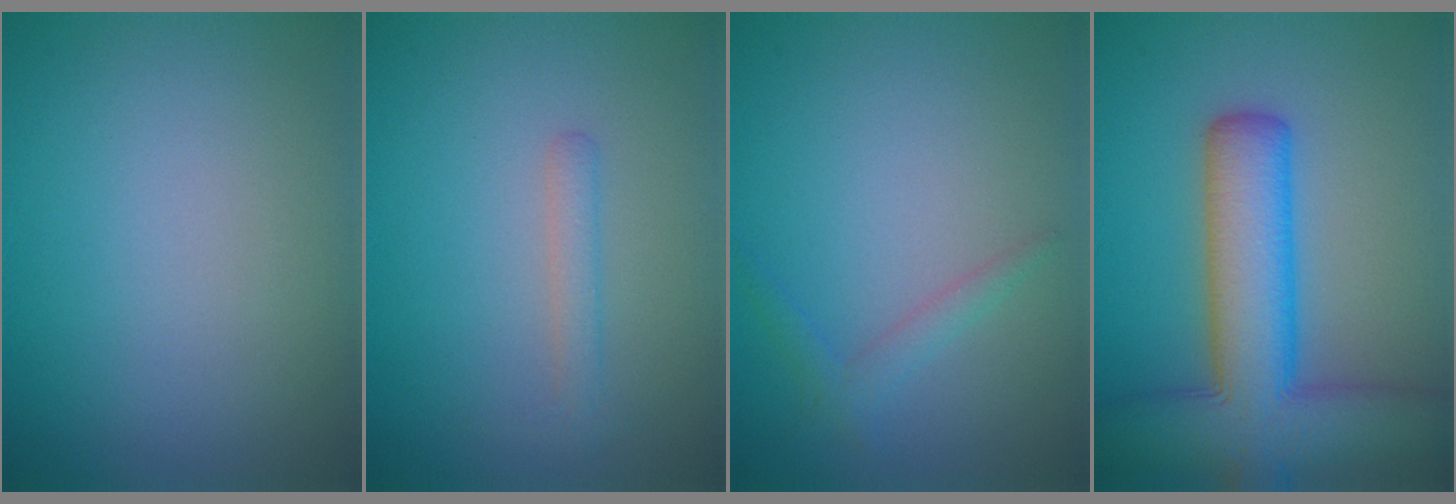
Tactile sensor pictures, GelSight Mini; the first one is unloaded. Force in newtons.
{"total": 1.4, "press": 1.4, "slide": 0.0}
{"total": 0.7, "press": 0.7, "slide": 0.0}
{"total": 9.9, "press": 9.9, "slide": 0.4}